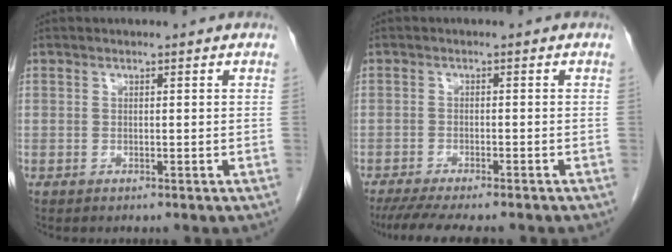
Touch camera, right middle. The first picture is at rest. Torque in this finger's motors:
{"motor_torque": [0.26, -0.16, 0.04, 0.03]}